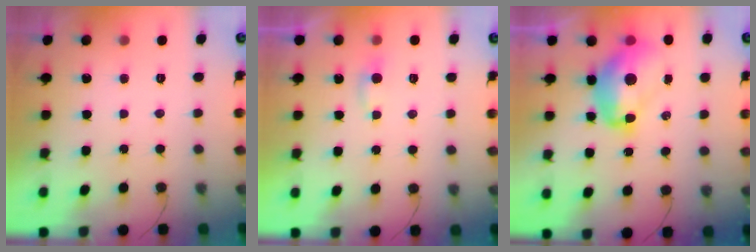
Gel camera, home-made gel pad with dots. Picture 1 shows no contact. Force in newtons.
{"total": 2.4, "press": 2.4, "slide": 0.3}
{"total": 13.2, "press": 13.2, "slide": 1.2}